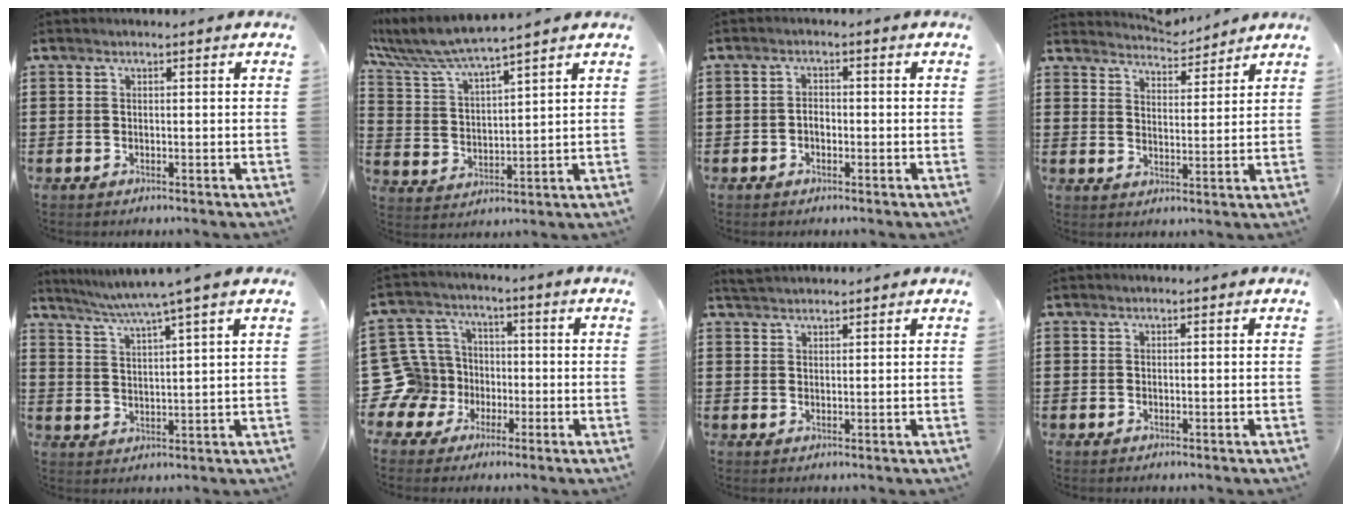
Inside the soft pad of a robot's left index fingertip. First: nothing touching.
{"total": 6.1, "force": [5.5, -0.1, 2.5], "torque": [-0.074, -0.032, 0.093]}
{"total": 1.6, "force": [-0.5, 1.0, 1.1], "torque": [-0.024, 0.003, -0.011]}
{"total": 4.6, "force": [4.5, 0.4, 0.4], "torque": [-0.027, -0.020, 0.082]}
{"total": 5.3, "force": [4.3, -1.2, 2.7], "torque": [-0.066, -0.026, 0.070]}
{"total": 10.7, "force": [-2.1, 10.1, 2.8], "torque": [-0.129, 0.011, -0.042]}
{"total": 2.1, "force": [2.1, 0.1, 0.2], "torque": [-0.008, 0.001, 0.042]}
{"total": 0.0}